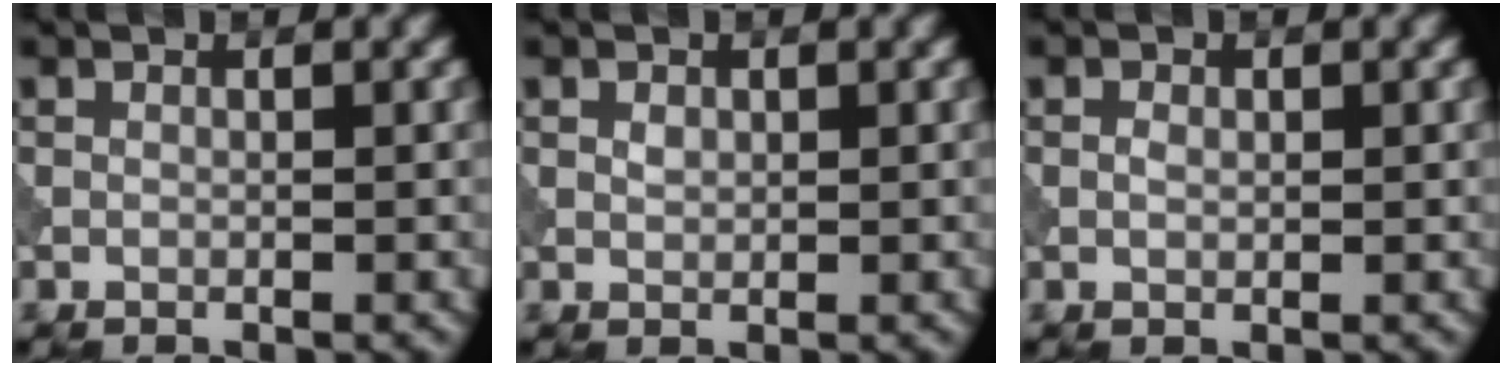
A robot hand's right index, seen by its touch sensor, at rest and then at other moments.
{"total": 0.7, "force": [0.2, 0.5, 0.4], "torque": [-0.010, -0.001, 0.005]}
{"total": 0.8, "force": [0.0, 0.5, 0.6], "torque": [-0.011, 0.000, 0.000]}